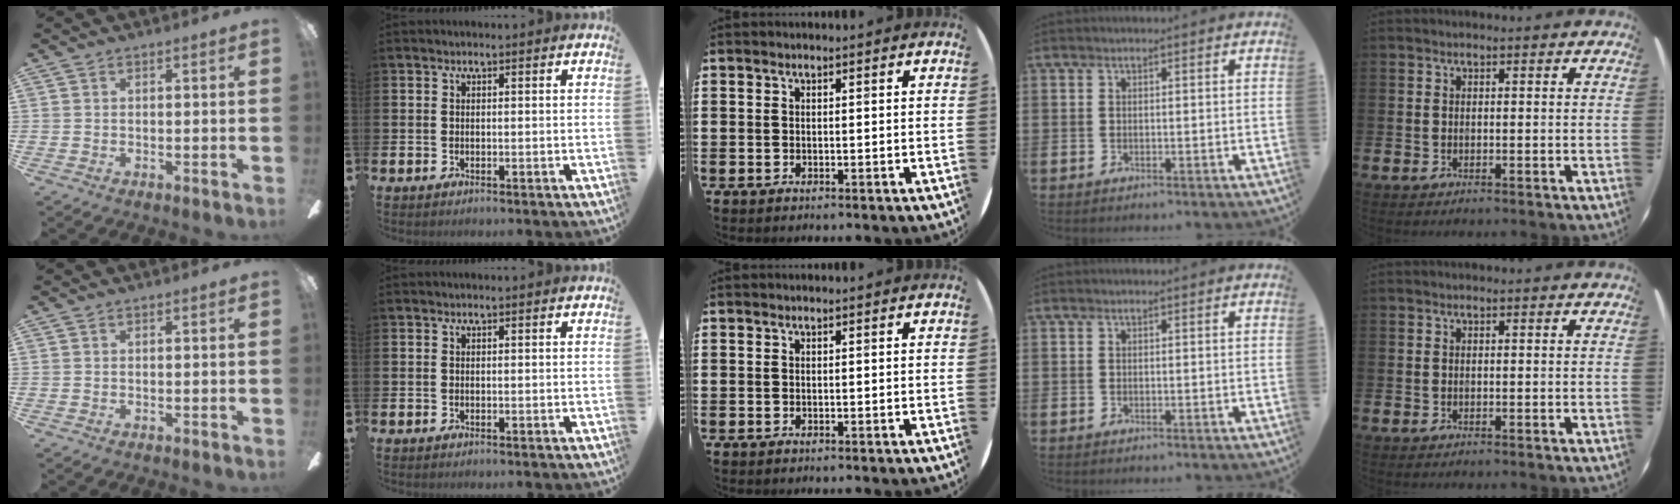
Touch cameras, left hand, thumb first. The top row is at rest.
{}